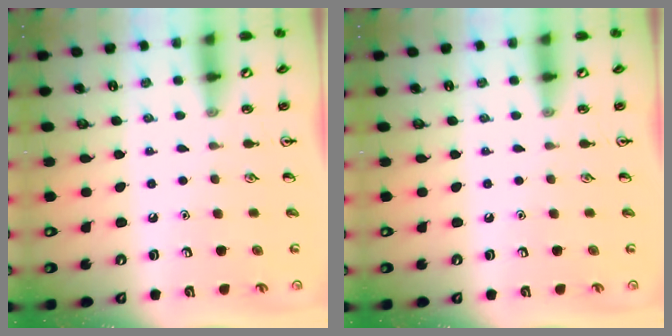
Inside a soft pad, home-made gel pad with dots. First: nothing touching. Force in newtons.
{"total": 0.0}